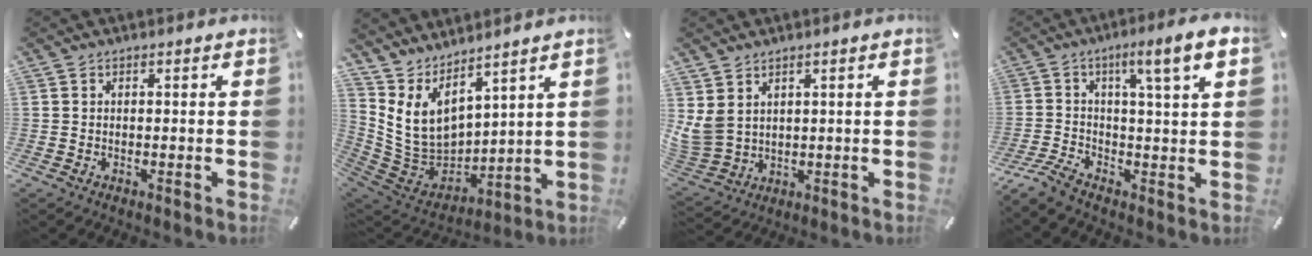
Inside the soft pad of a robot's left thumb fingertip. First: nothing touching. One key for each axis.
{"total": 9.4, "fx": 5.7, "fy": 6.5, "fz": 3.6, "tx": -0.092, "ty": -0.058, "tz": 0.121}
{"total": 6.3, "fx": 2.7, "fy": 5.1, "fz": 2.4, "tx": -0.075, "ty": -0.014, "tz": 0.052}
{"total": 8.9, "fx": 1.1, "fy": 1.4, "fz": 8.7, "tx": -0.150, "ty": -0.011, "tz": 0.011}